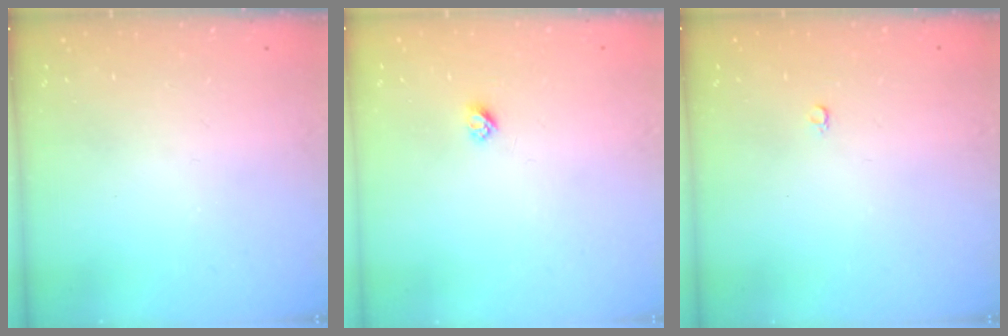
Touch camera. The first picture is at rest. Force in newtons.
{"total": 2.7, "press": 2.6, "slide": 0.3}
{"total": 2.4, "press": 2.4, "slide": 0.2}